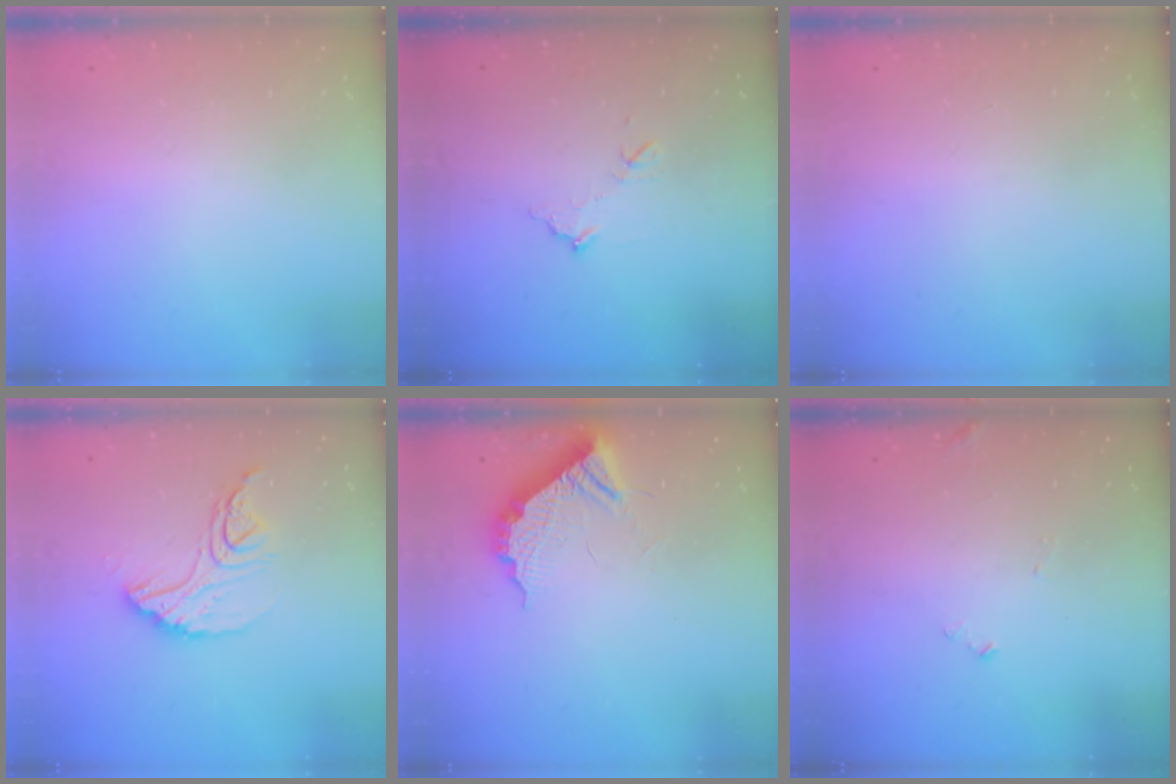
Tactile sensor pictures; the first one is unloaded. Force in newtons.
{"total": 7.0, "press": 7.0, "slide": 0.3}
{"total": 0.0}
{"total": 13.2, "press": 13.2, "slide": 0.7}
{"total": 10.5, "press": 10.5, "slide": 0.6}
{"total": 6.6, "press": 6.6, "slide": 0.3}